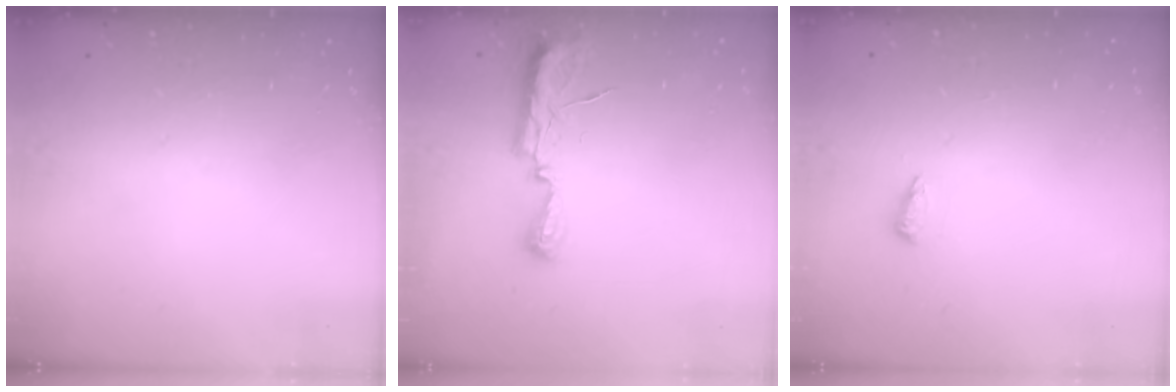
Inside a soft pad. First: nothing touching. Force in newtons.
{"total": 7.2, "press": 7.2, "slide": 0.7}
{"total": 5.6, "press": 5.5, "slide": 1.0}